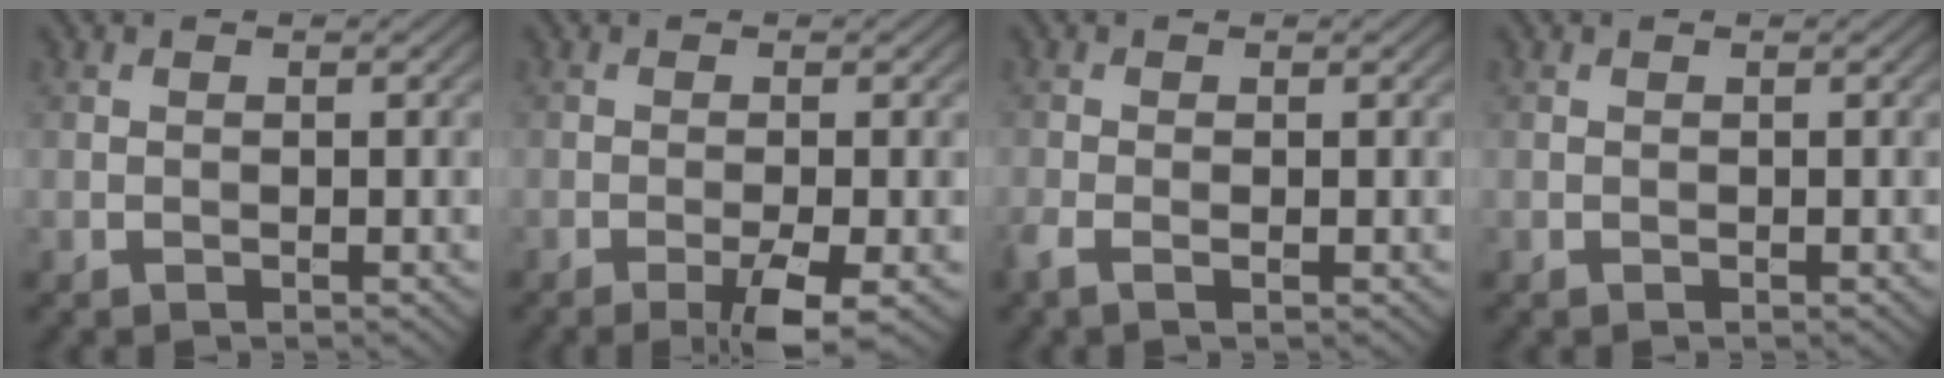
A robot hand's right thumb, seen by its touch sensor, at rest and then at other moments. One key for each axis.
{"total": 4.3, "fx": -2.1, "fy": 0.4, "fz": 3.7, "tx": -0.065, "ty": 0.004, "tz": -0.037}
{"total": 1.8, "fx": -0.8, "fy": 0.5, "fz": 1.5, "tx": -0.043, "ty": -0.001, "tz": -0.021}
{"total": 0.0}